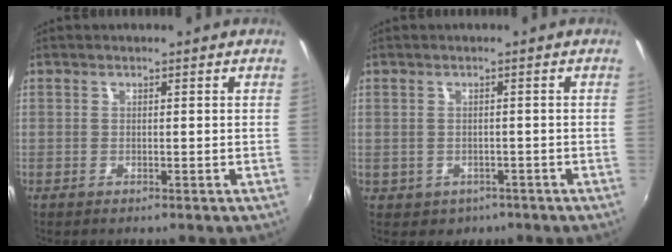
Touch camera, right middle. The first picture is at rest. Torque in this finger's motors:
{"motor_torque": [0.16, -0.24, -0.01, 0.00]}